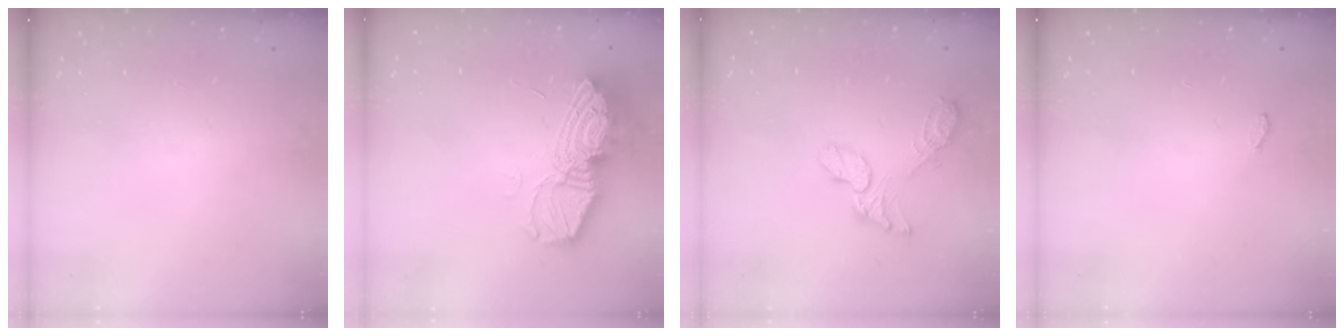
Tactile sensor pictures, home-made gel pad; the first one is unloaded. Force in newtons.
{"total": 17.2, "press": 17.1, "slide": 1.7}
{"total": 9.1, "press": 9.0, "slide": 0.8}
{"total": 3.2, "press": 3.2, "slide": 0.5}